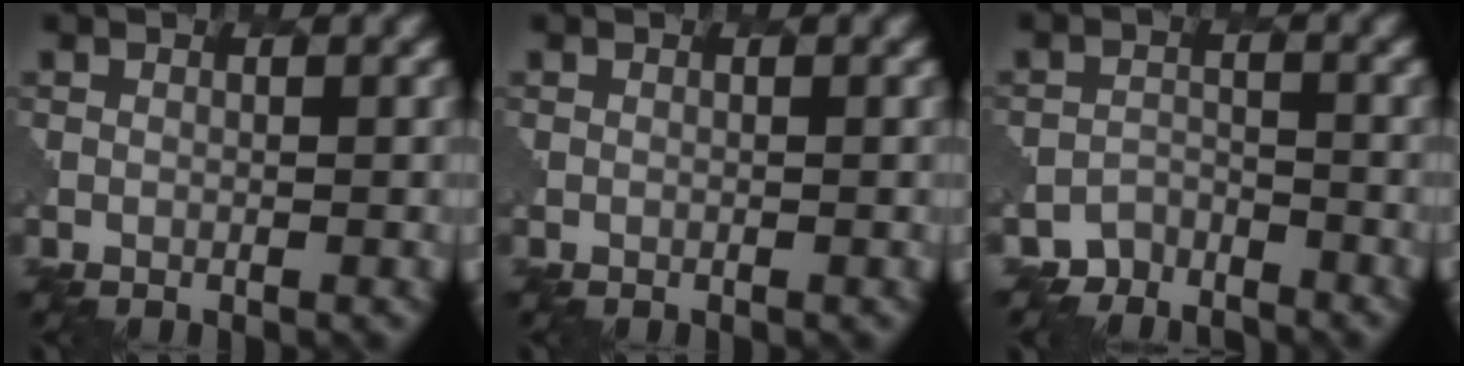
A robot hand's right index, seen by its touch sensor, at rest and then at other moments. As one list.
[{"total": 0.0}, {"total": 3.2, "force": [-3.0, 0.8, -0.7], "torque": [0.012, -0.001, -0.054]}]